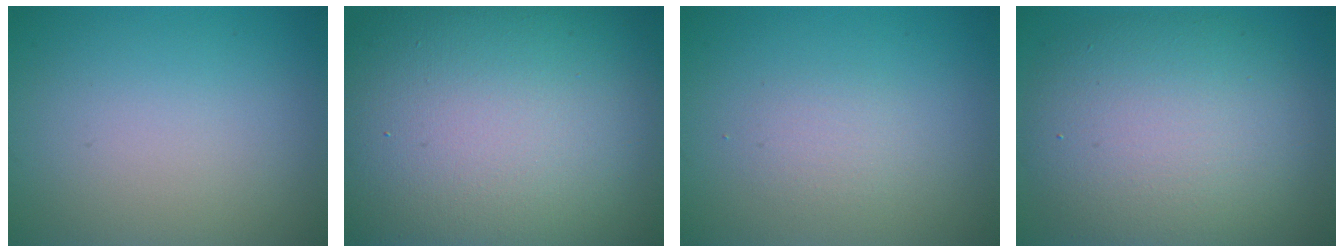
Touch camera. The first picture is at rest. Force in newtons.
{"total": 20.4, "press": 20.4, "slide": 1.8}
{"total": 1.3, "press": 1.3, "slide": 0.1}
{"total": 9.8, "press": 9.8, "slide": 0.4}